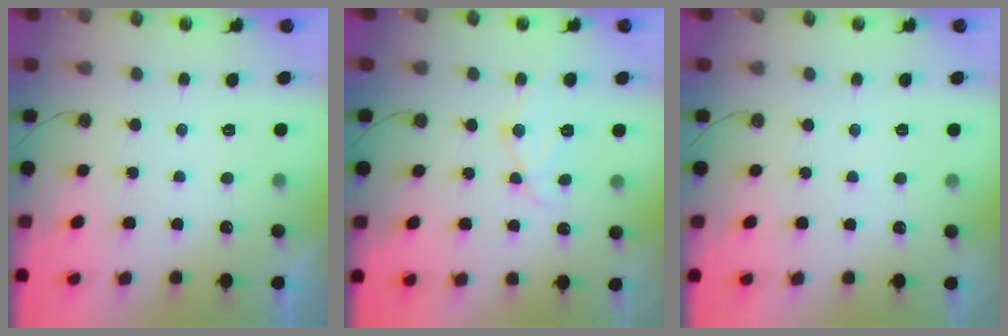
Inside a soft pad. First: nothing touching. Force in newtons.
{"total": 11.8, "press": 11.8, "slide": 1.0}
{"total": 2.1, "press": 2.1, "slide": 0.4}